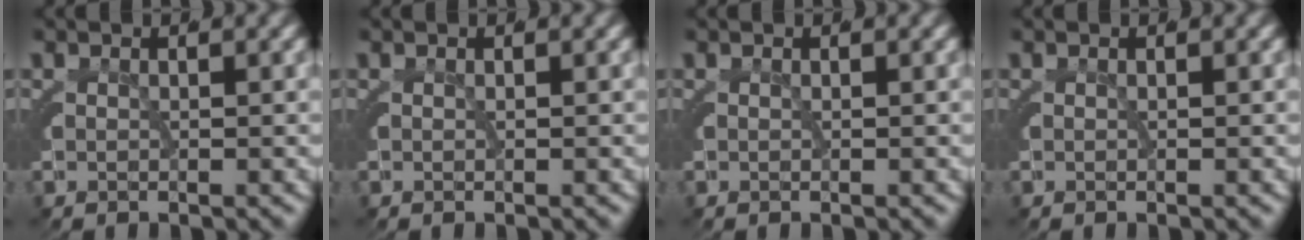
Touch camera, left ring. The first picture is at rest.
{"total": 1.7, "force": [-0.2, -1.6, -0.6], "torque": [0.025, -0.004, 0.001]}
{"total": 0.0}
{"total": 0.0}